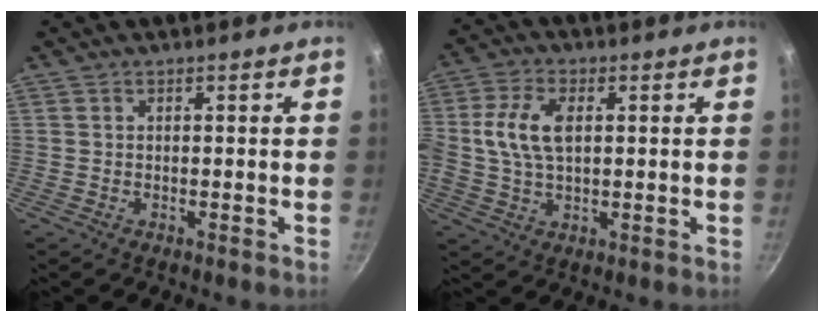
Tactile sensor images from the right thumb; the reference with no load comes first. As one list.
[{"total": 9.3, "force": [1.4, 5.4, 7.5], "torque": [-0.144, 0.014, 0.018]}]